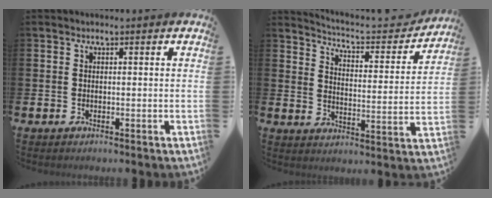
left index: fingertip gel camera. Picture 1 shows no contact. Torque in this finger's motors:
{"motor_torque": [0.35, -1.79, 0.11, 0.02]}